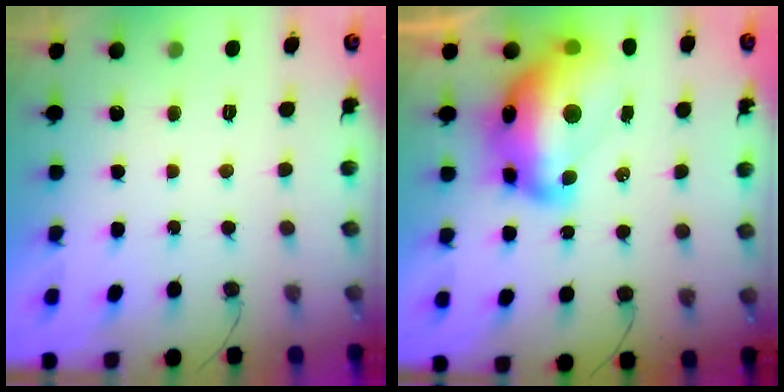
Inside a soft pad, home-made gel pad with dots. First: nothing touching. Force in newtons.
{"total": 21.7, "press": 21.7, "slide": 1.5}